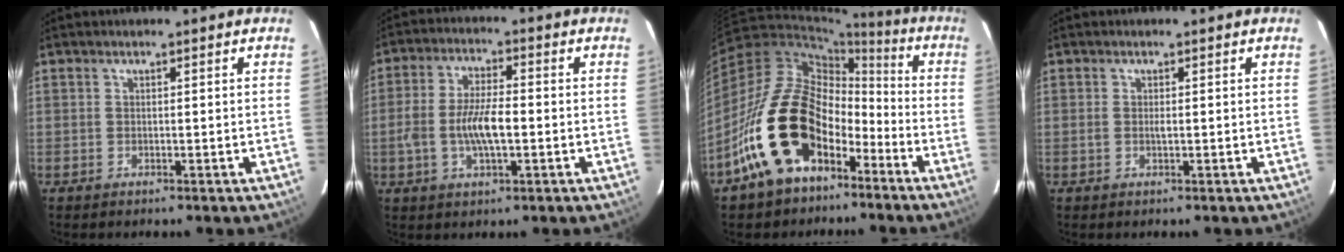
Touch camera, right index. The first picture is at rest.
{"total": 8.5, "force": [-1.7, 3.0, 7.8], "torque": [-0.155, 0.003, -0.031]}
{"total": 19.9, "force": [-10.3, 12.7, 11.4], "torque": [-0.229, 0.011, -0.170]}
{"total": 1.0, "force": [-0.1, 0.4, 1.0], "torque": [-0.020, -0.001, -0.003]}